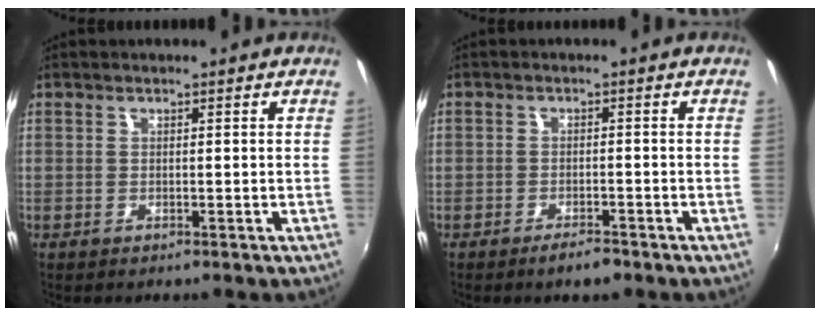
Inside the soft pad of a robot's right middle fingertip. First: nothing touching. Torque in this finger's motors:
{"motor_torque": [0.61, -0.98, -0.06, 0.00]}